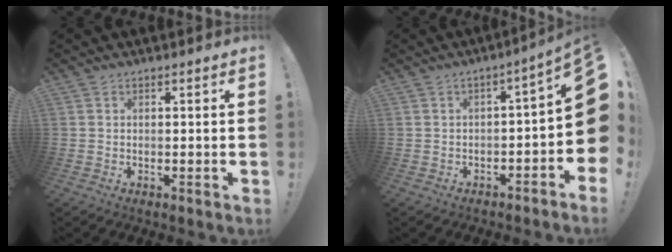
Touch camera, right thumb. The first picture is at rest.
{"total": 7.8, "force": [-0.4, 1.6, 7.6], "torque": [-0.084, -0.012, -0.007]}